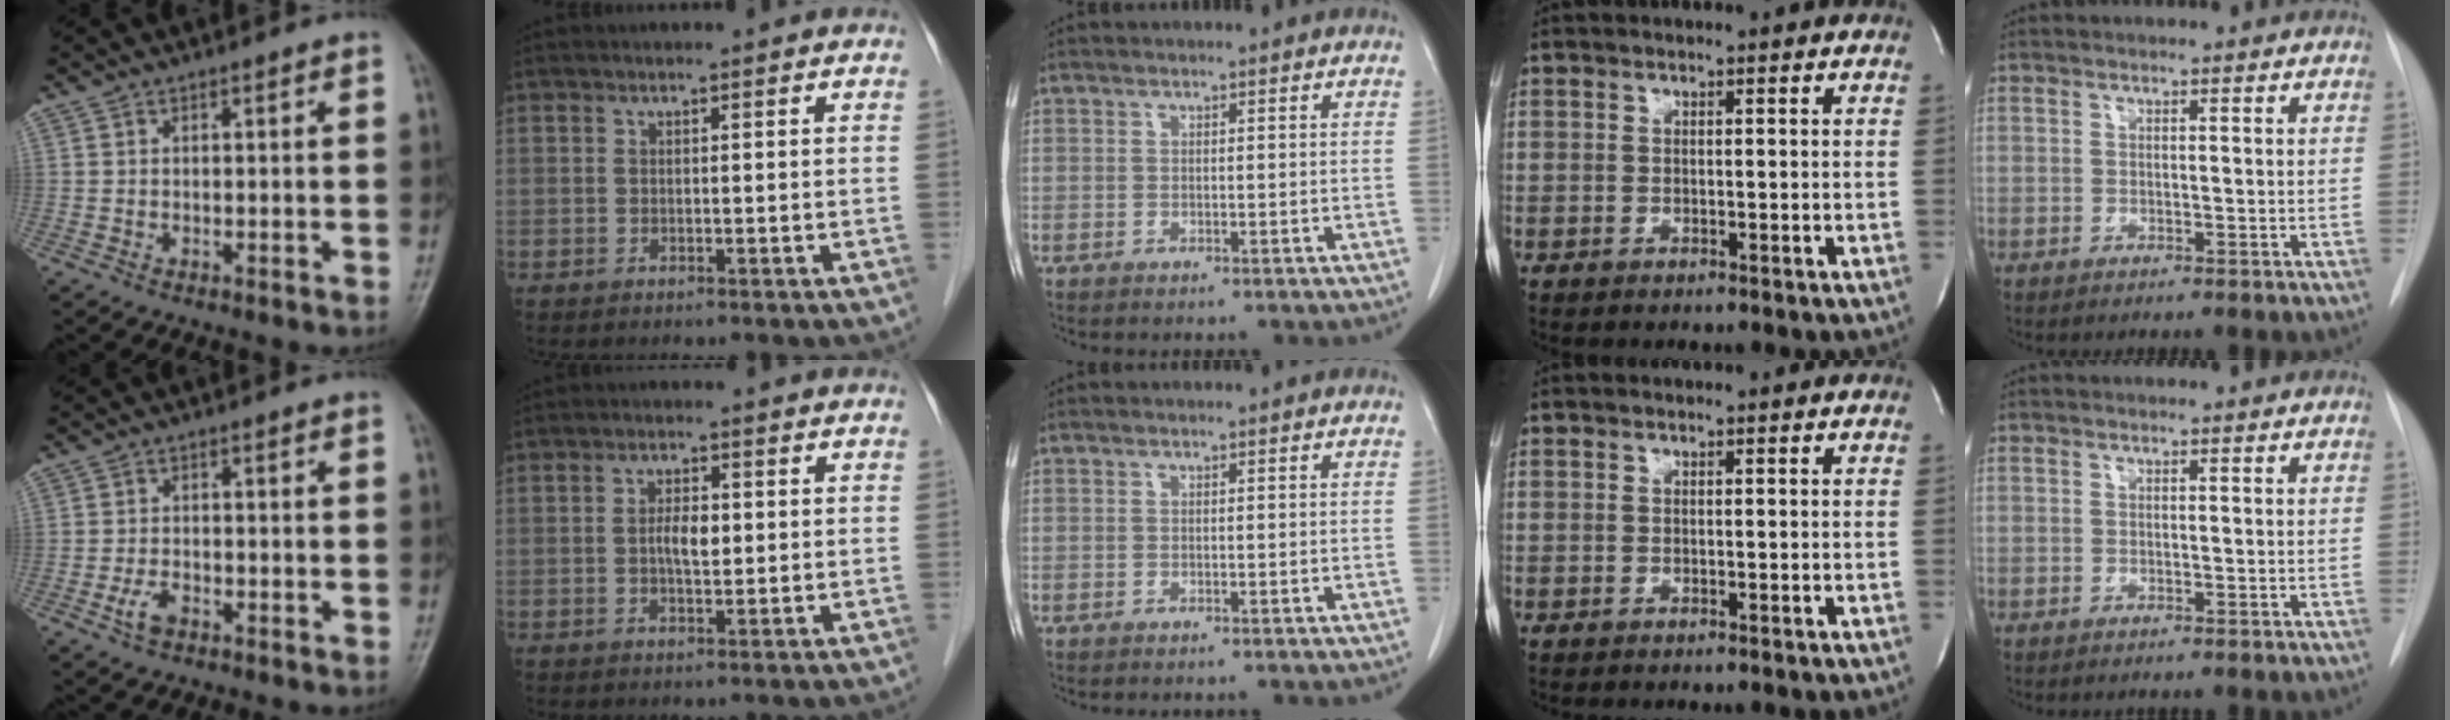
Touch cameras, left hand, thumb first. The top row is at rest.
{"thumb": {"total": 3.2, "force": [-1.7, 1.8, 2.0], "torque": [-0.042, 0.009, -0.031]}, "index": {"total": 3.3, "force": [0.1, 1.4, 3.0], "torque": [-0.056, 0.002, -0.001]}}